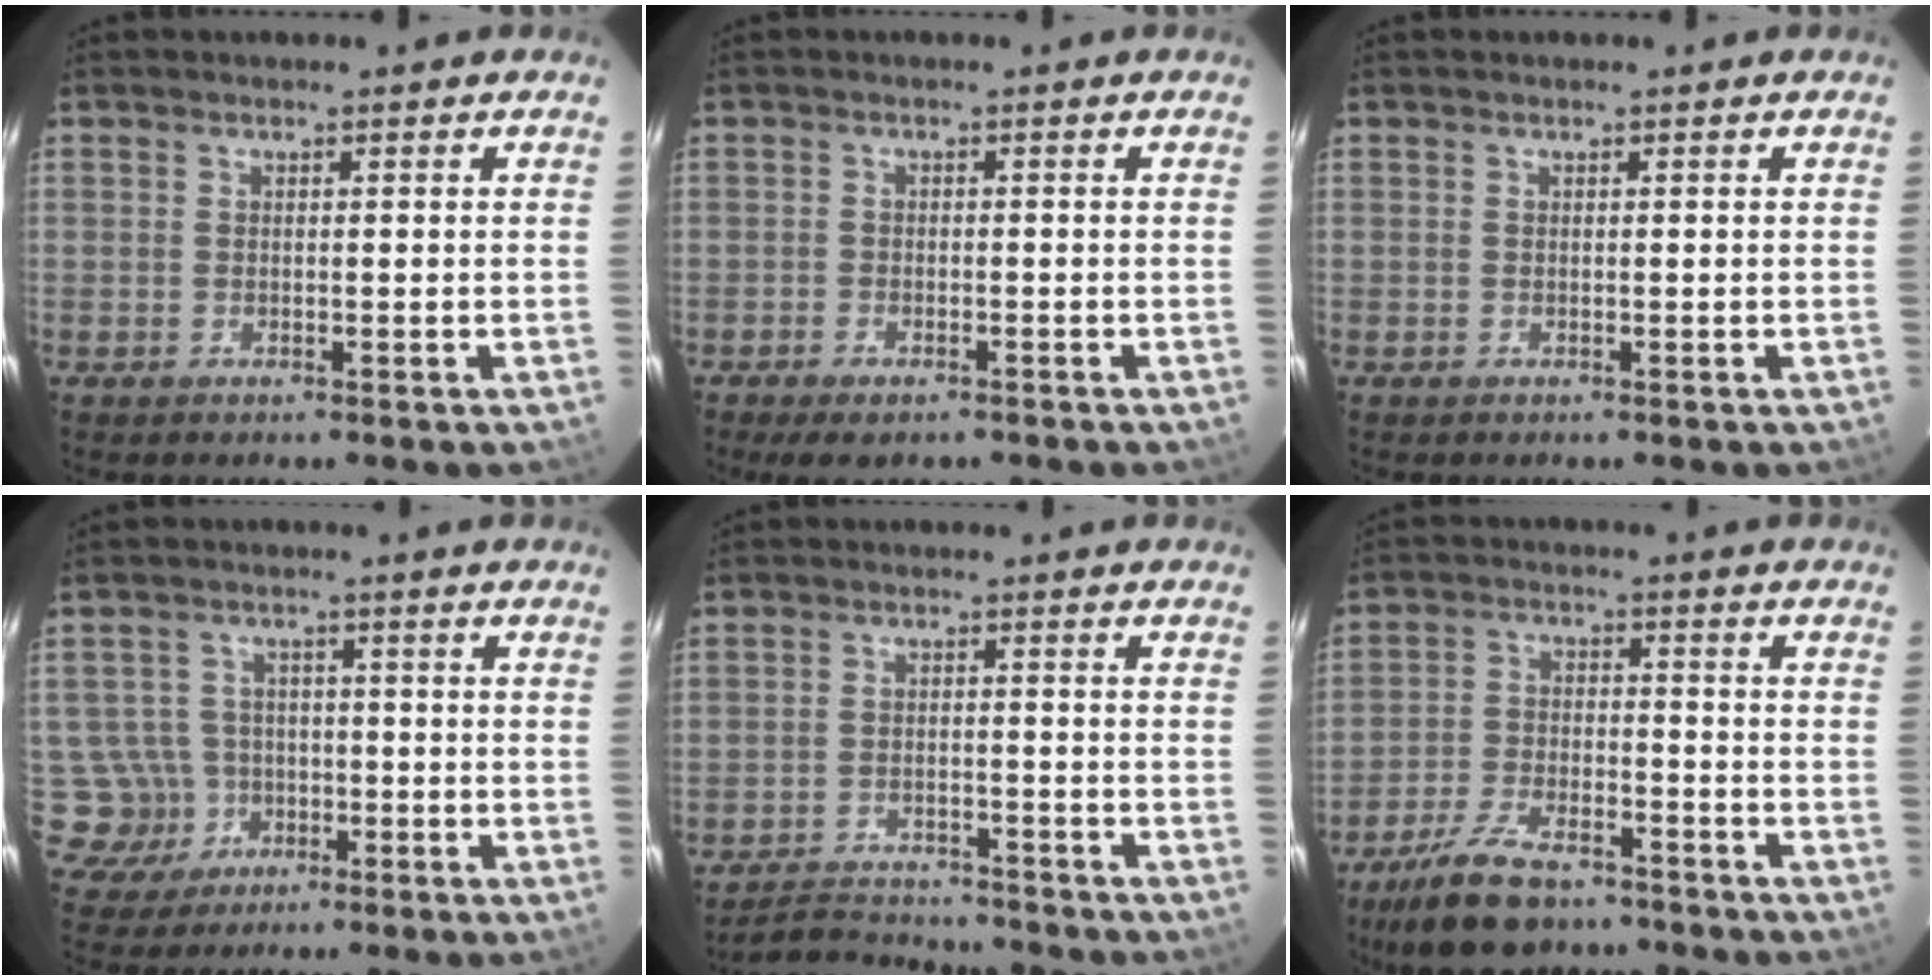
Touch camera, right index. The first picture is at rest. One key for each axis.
{"total": 5.0, "fx": -3.8, "fy": 2.1, "fz": 2.5, "tx": -0.064, "ty": -0.015, "tz": -0.061}
{"total": 0.0}
{"total": 6.8, "fx": -2.0, "fy": 6.5, "fz": 0.4, "tx": -0.030, "ty": 0.022, "tz": -0.026}
{"total": 8.6, "fx": -8.1, "fy": 2.7, "fz": 1.4, "tx": -0.050, "ty": 0.010, "tz": -0.118}
{"total": 13.2, "fx": -10.1, "fy": 5.6, "fz": 6.5, "tx": -0.150, "ty": -0.009, "tz": -0.173}